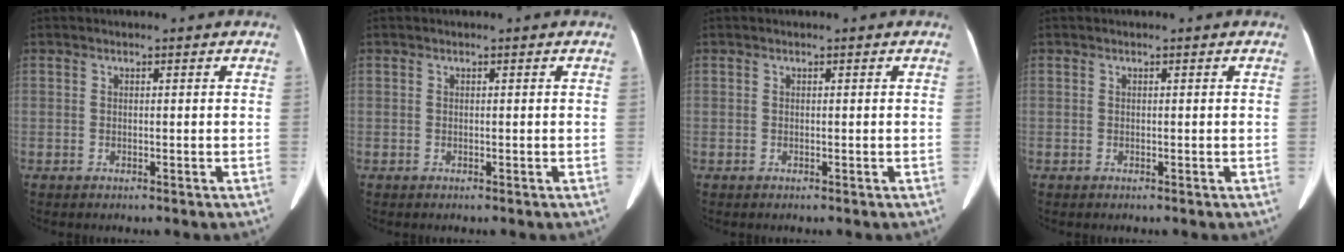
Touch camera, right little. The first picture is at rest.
{"total": 0.0}
{"total": 0.0}
{"total": 0.0}